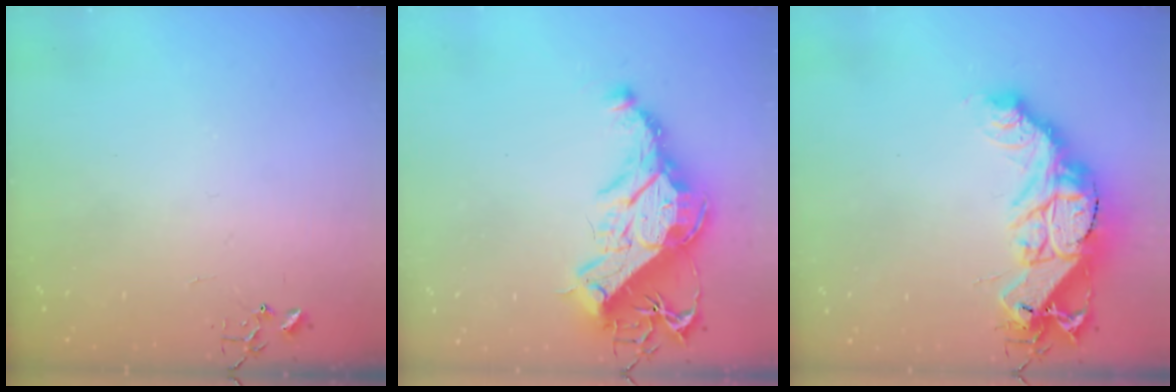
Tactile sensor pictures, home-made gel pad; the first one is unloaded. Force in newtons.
{"total": 21.4, "press": 21.2, "slide": 2.9}
{"total": 21.5, "press": 21.4, "slide": 1.7}